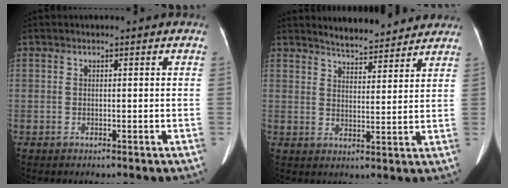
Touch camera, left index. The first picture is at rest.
{"total": 8.7, "force": [8.2, 1.7, 2.4], "torque": [-0.035, 0.010, 0.110]}